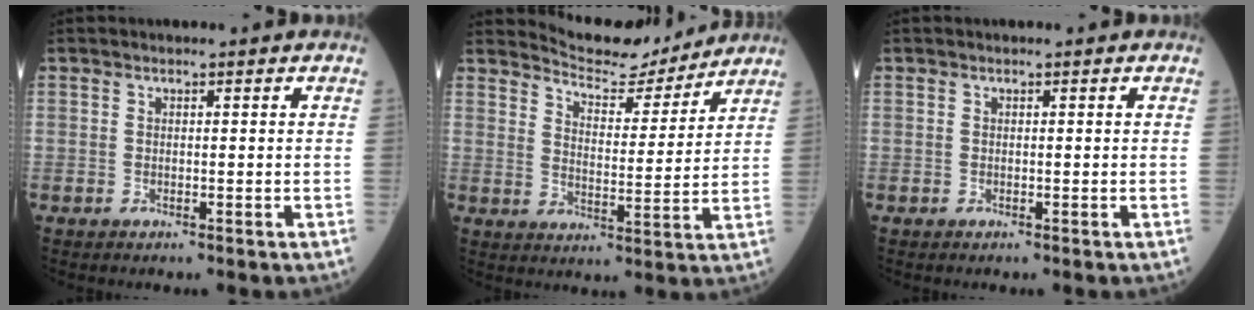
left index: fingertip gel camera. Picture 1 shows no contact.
{"total": 9.9, "force": [9.7, 1.3, 1.1], "torque": [-0.027, -0.002, 0.150]}
{"total": 0.0}